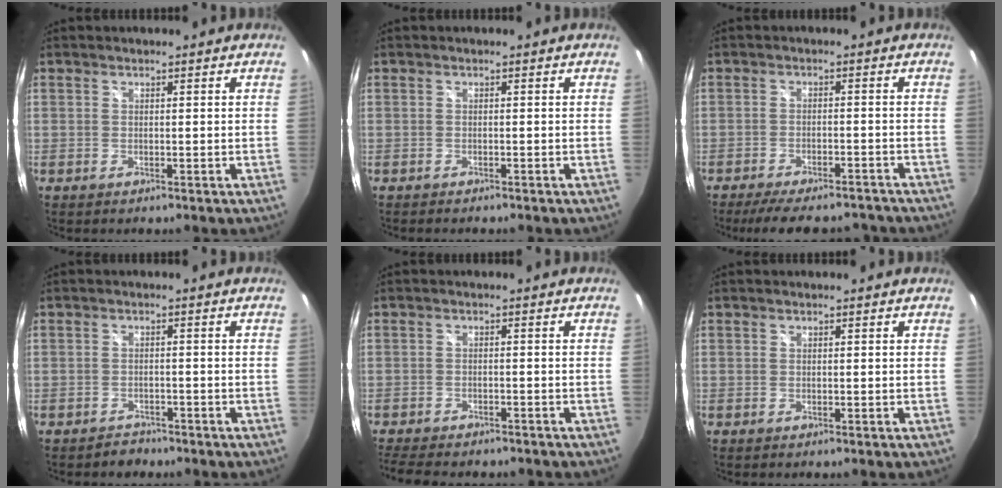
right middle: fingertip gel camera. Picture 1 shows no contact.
{"total": 1.3, "force": [-1.2, 0.3, 0.4], "torque": [-0.009, -0.010, -0.020]}
{"total": 13.2, "force": [-11.3, 3.8, 5.5], "torque": [-0.116, -0.010, -0.154]}
{"total": 2.8, "force": [-2.3, 1.6, 0.1], "torque": [-0.007, 0.001, -0.033]}
{"total": 9.2, "force": [-8.0, 2.6, 3.8], "torque": [-0.093, -0.024, -0.124]}
{"total": 0.0}